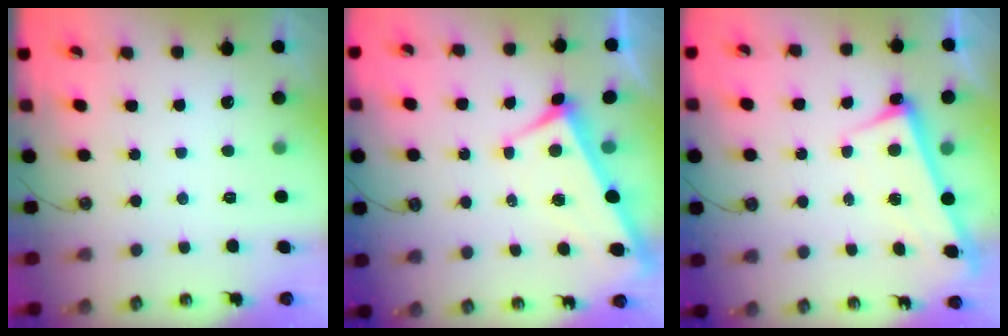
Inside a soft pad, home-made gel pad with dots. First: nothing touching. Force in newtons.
{"total": 2.7, "press": 2.6, "slide": 0.7}
{"total": 2.8, "press": 2.7, "slide": 0.4}